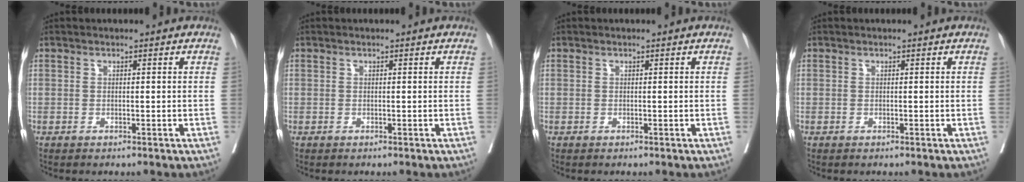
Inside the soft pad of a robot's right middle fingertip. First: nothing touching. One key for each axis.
{"total": 0.0}
{"total": 0.0}
{"total": 0.0}